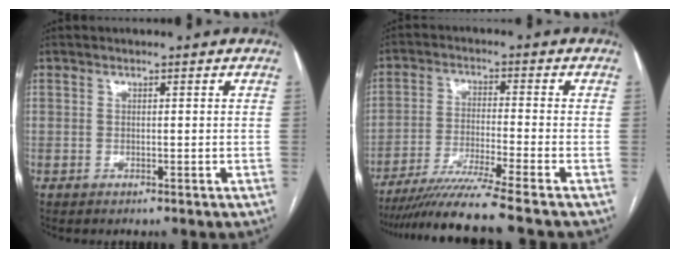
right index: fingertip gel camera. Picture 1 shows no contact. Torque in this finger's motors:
{"motor_torque": [1.04, -1.09, 0.67, 0.14]}